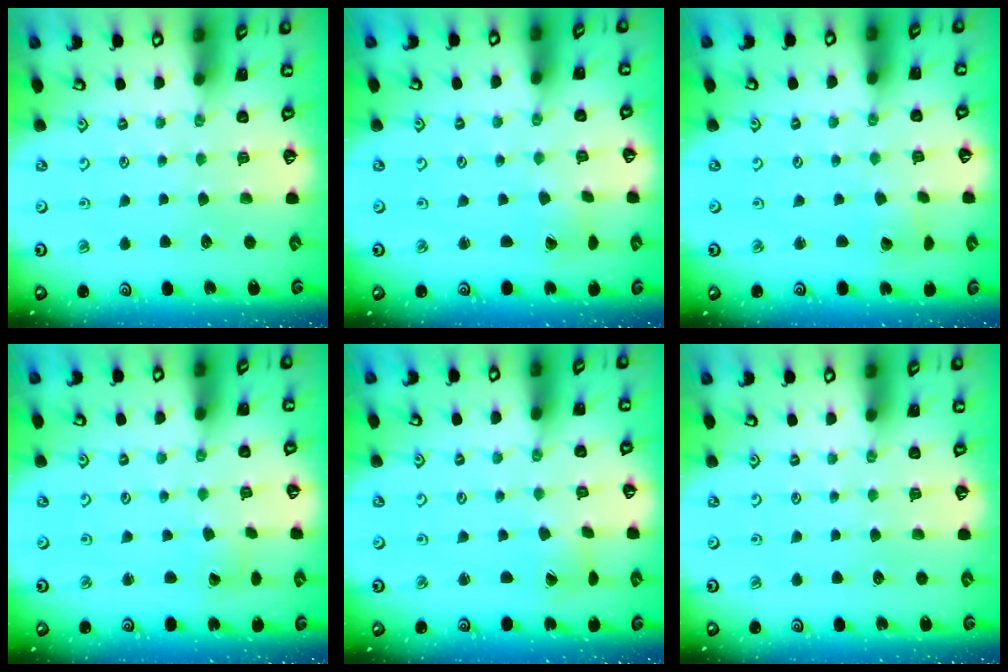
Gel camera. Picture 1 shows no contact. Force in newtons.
{"total": 0.0}
{"total": 3.0, "press": 3.0, "slide": 0.2}
{"total": 0.9, "press": 0.9, "slide": 0.0}
{"total": 1.5, "press": 1.4, "slide": 0.2}
{"total": 0.0}